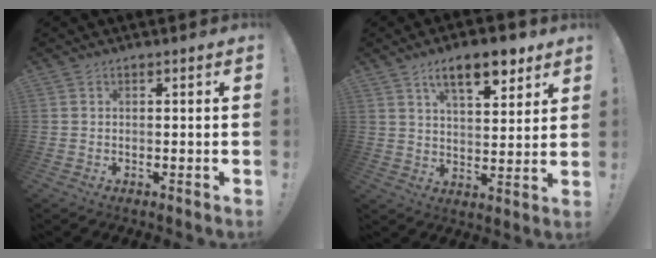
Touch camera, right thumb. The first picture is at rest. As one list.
[{"total": 12.1, "force": [7.2, 4.4, 8.7], "torque": [-0.124, -0.033, 0.120]}]